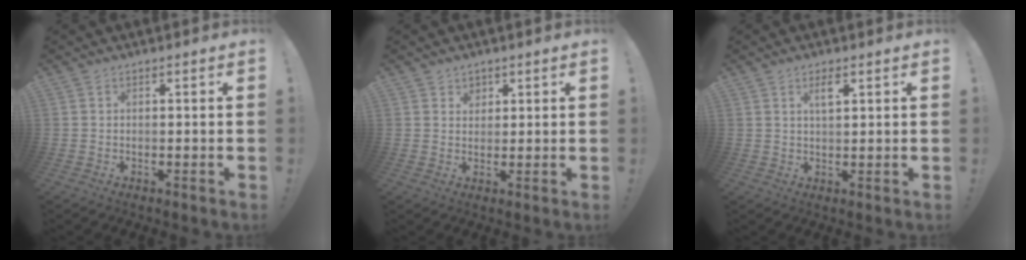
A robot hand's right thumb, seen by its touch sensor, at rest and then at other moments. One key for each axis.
{"total": 2.4, "fx": 1.5, "fy": 1.8, "fz": 0.4, "tx": -0.005, "ty": -0.008, "tz": 0.027}
{"total": 3.6, "fx": 1.9, "fy": 1.3, "fz": 2.8, "tx": -0.041, "ty": -0.007, "tz": 0.028}